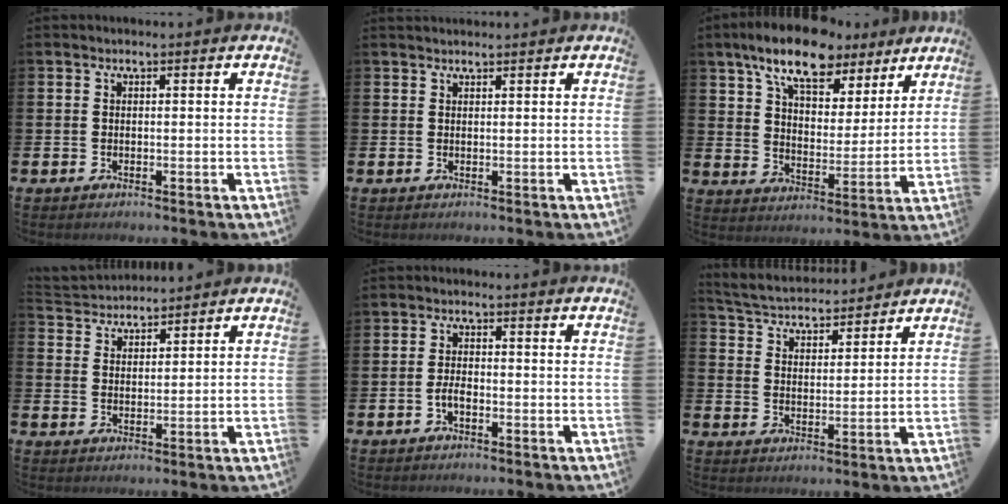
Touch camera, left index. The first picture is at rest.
{"total": 1.0, "force": [1.0, 0.1, 0.1], "torque": [0.009, -0.004, 0.015]}
{"total": 10.4, "force": [8.4, 4.1, 4.6], "torque": [-0.104, -0.032, 0.150]}
{"total": 3.7, "force": [3.5, 0.8, -0.6], "torque": [-0.008, -0.018, 0.064]}
{"total": 1.9, "force": [-0.9, 0.8, 1.5], "torque": [-0.026, 0.001, -0.018]}
{"total": 4.5, "force": [4.4, 1.0, 0.1], "torque": [-0.026, -0.034, 0.075]}